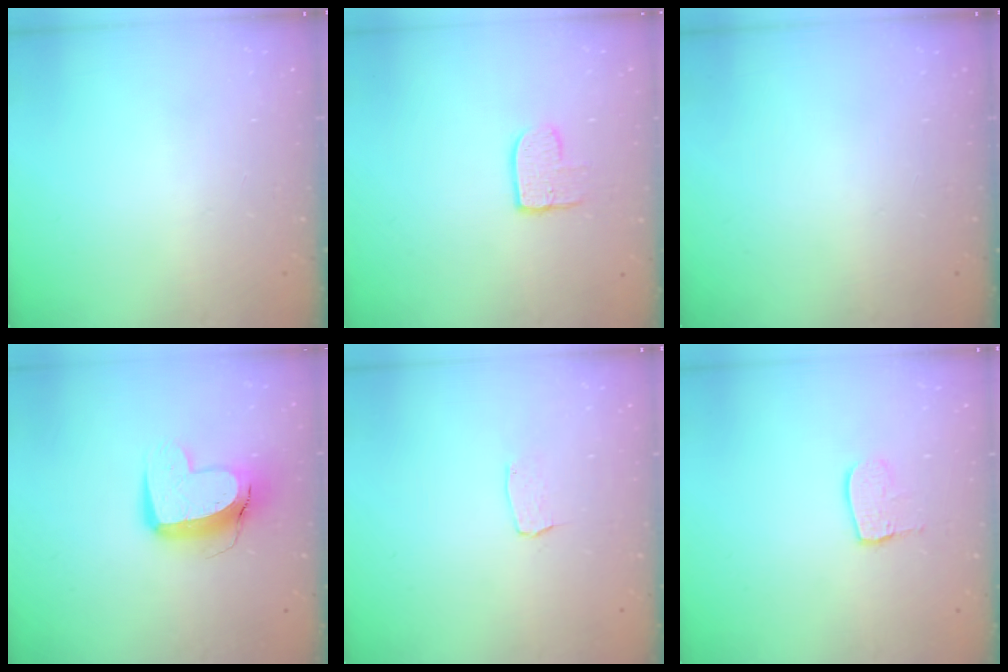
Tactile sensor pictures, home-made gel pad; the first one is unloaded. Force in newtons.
{"total": 7.4, "press": 7.4, "slide": 0.2}
{"total": 0.0}
{"total": 11.3, "press": 11.2, "slide": 1.1}
{"total": 3.0, "press": 3.0, "slide": 0.2}
{"total": 8.2, "press": 8.2, "slide": 0.7}